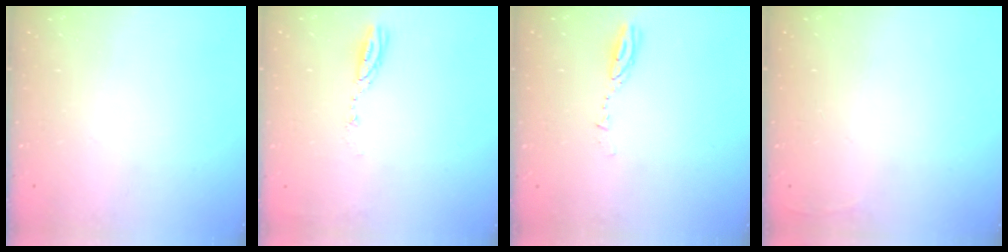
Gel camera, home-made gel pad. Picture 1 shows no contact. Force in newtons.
{"total": 3.5, "press": 3.5, "slide": 0.3}
{"total": 3.1, "press": 3.1, "slide": 0.4}
{"total": 2.7, "press": 2.6, "slide": 1.0}